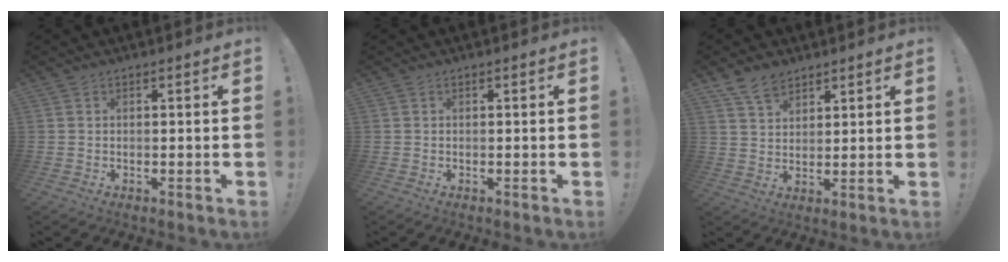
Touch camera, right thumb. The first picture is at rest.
{"total": 0.0}
{"total": 7.3, "force": [5.5, 4.0, 2.5], "torque": [-0.052, -0.025, 0.108]}